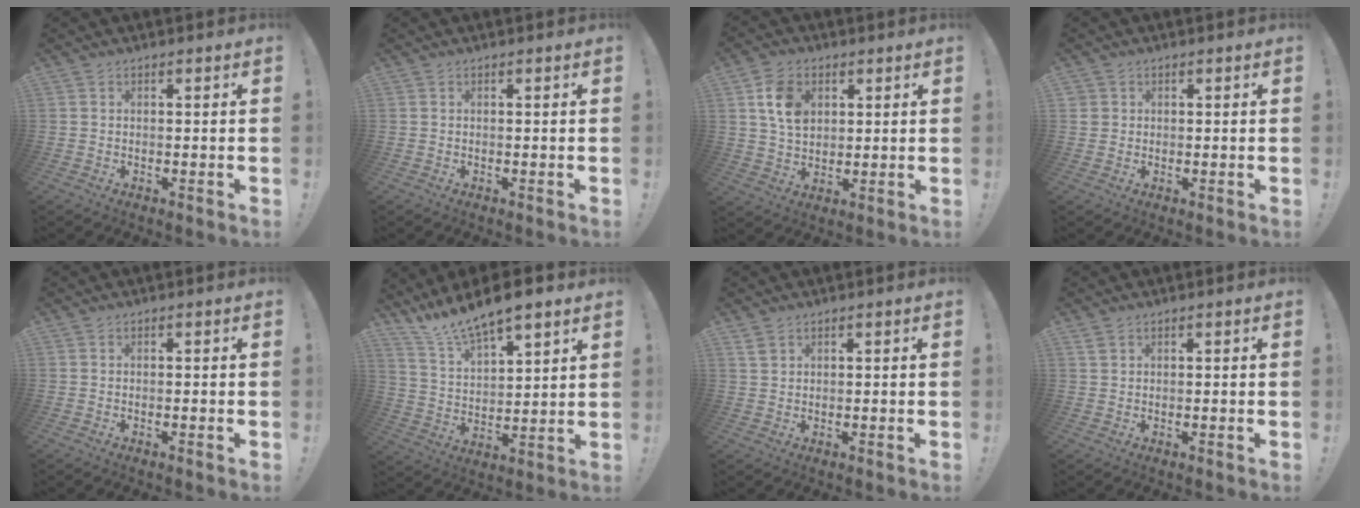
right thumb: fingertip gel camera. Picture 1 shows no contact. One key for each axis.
{"total": 0.0}
{"total": 10.2, "fx": 3.4, "fy": 7.4, "fz": 6.1, "tx": -0.090, "ty": 0.003, "tz": 0.067}
{"total": 1.9, "fx": 0.7, "fy": 1.7, "fz": 0.3, "tx": -0.008, "ty": -0.001, "tz": 0.015}
{"total": 0.7, "fx": -0.3, "fy": -0.2, "fz": 0.6, "tx": -0.016, "ty": 0.002, "tz": -0.005}
{"total": 11.2, "fx": 10.3, "fy": 2.3, "fz": 3.8, "tx": -0.087, "ty": -0.087, "tz": 0.183}
{"total": 2.3, "fx": 1.5, "fy": 1.2, "fz": 1.3, "tx": -0.026, "ty": -0.001, "tz": 0.028}
{"total": 1.6, "fx": 1.0, "fy": 0.8, "fz": 1.0, "tx": -0.019, "ty": 0.000, "tz": 0.018}